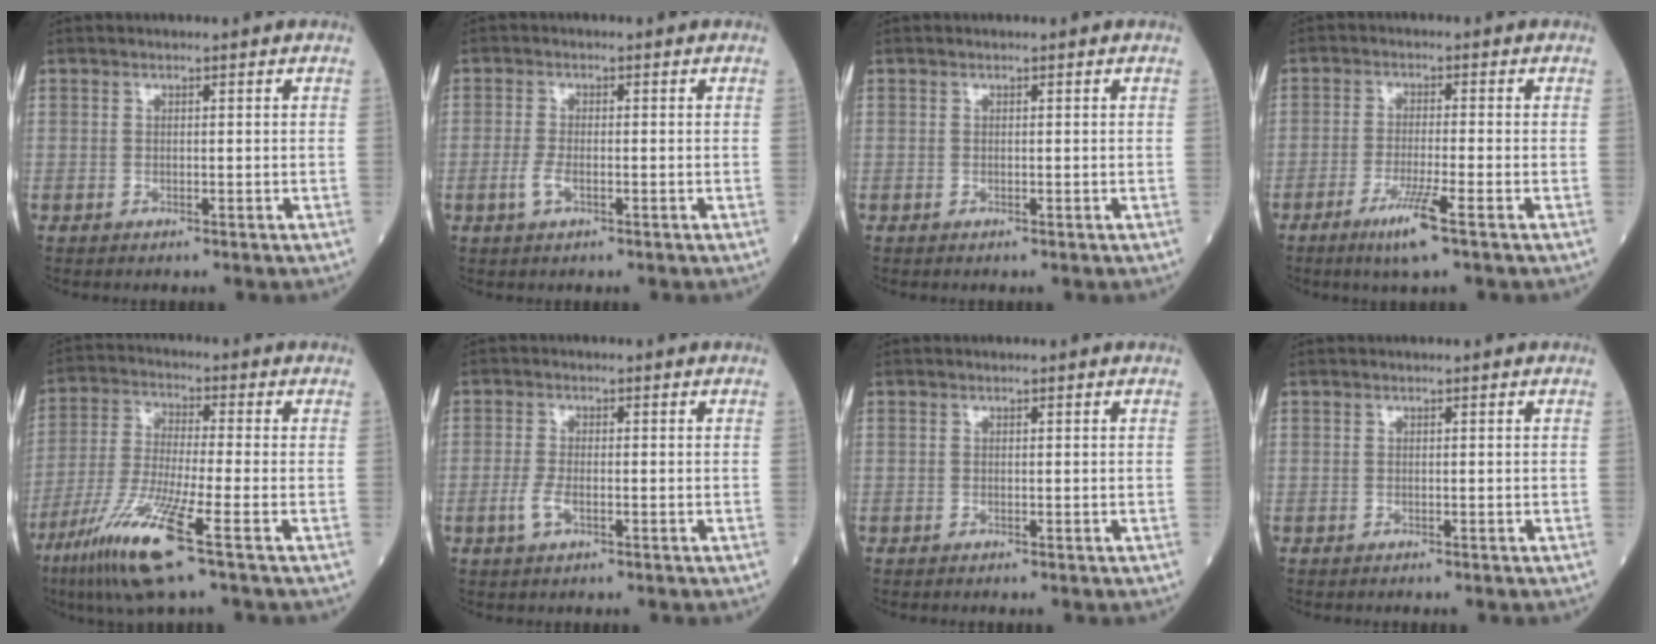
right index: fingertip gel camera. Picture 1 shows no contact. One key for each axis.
{"total": 2.5, "fx": -0.9, "fy": 0.9, "fz": 2.2, "tx": -0.049, "ty": -0.001, "tz": -0.018}
{"total": 0.0}
{"total": 5.8, "fx": -3.3, "fy": -0.6, "fz": 4.7, "tx": -0.093, "ty": -0.015, "tz": -0.063}
{"total": 12.4, "fx": -6.6, "fy": -0.5, "fz": 10.5, "tx": -0.224, "ty": -0.034, "tz": -0.129}
{"total": 2.9, "fx": -1.0, "fy": 1.1, "fz": 2.5, "tx": -0.056, "ty": -0.001, "tz": -0.021}
{"total": 0.0}
{"total": 0.0}